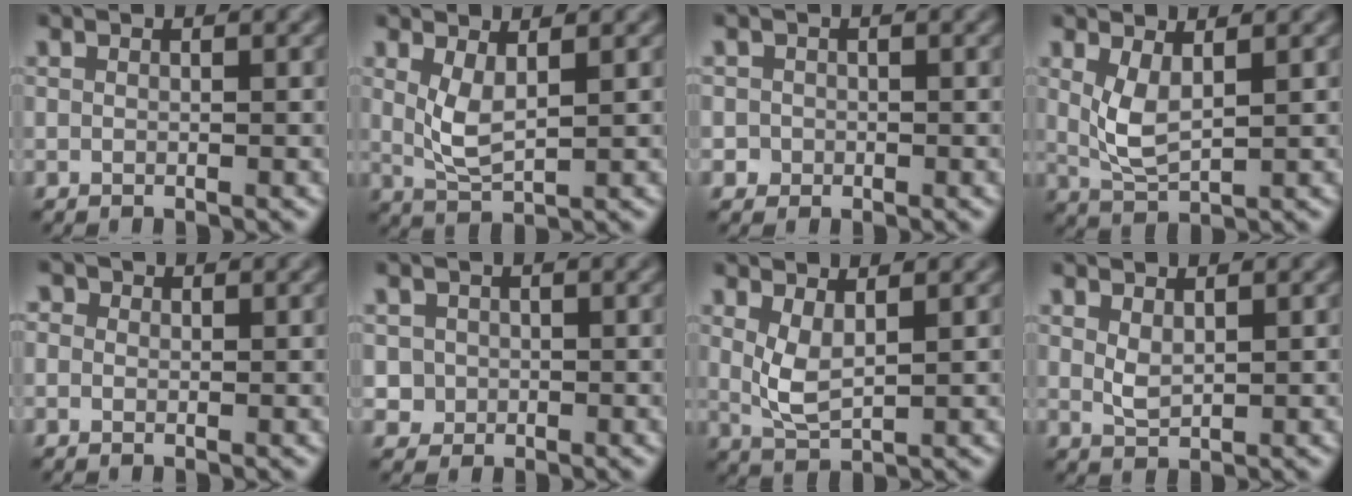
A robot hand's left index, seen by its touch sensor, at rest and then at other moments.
{"total": 2.8, "force": [1.1, 0.9, 2.4], "torque": [-0.056, -0.008, 0.026]}
{"total": 1.2, "force": [-0.2, 1.2, 0.0], "torque": [0.016, -0.002, -0.003]}
{"total": 3.0, "force": [1.1, 1.1, 2.6], "torque": [-0.062, -0.009, 0.028]}
{"total": 1.7, "force": [0.7, 1.4, 0.7], "torque": [-0.007, 0.006, -0.016]}
{"total": 1.7, "force": [-0.2, 1.7, 0.1], "torque": [0.013, 0.000, 0.001]}
{"total": 2.8, "force": [1.1, 1.0, 2.3], "torque": [-0.055, -0.008, 0.027]}
{"total": 1.6, "force": [0.8, 0.7, 1.2], "torque": [-0.027, -0.001, 0.020]}